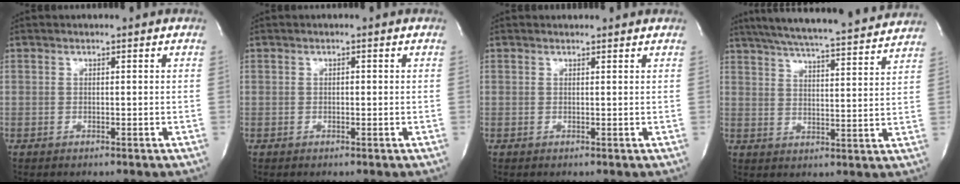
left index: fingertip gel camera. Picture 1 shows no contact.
{"total": 0.5, "force": [-0.1, 0.3, 0.4], "torque": [-0.006, 0.000, -0.003]}
{"total": 1.6, "force": [1.5, 0.3, 0.0], "torque": [-0.012, 0.007, 0.015]}
{"total": 23.3, "force": [21.0, 1.6, 9.9], "torque": [-0.169, -0.001, 0.279]}